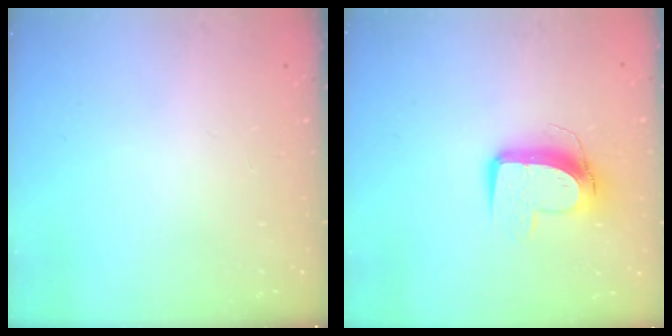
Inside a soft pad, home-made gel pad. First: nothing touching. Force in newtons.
{"total": 10.6, "press": 10.6, "slide": 0.6}